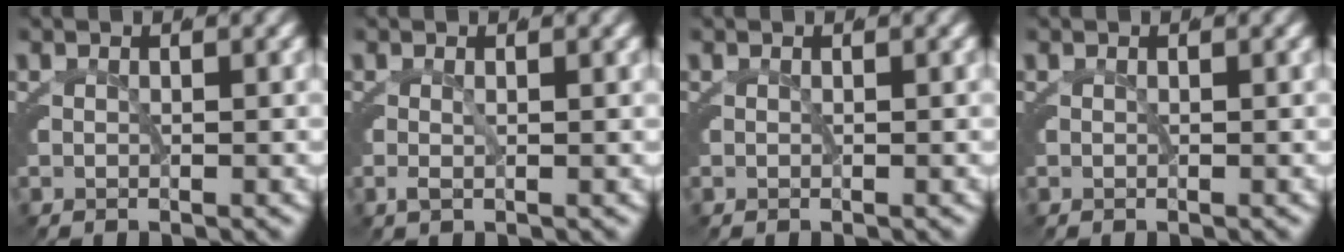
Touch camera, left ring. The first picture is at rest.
{"total": 0.7, "force": [-0.2, 0.2, 0.6], "torque": [-0.016, -0.011, 0.000]}
{"total": 0.0}
{"total": 0.0}